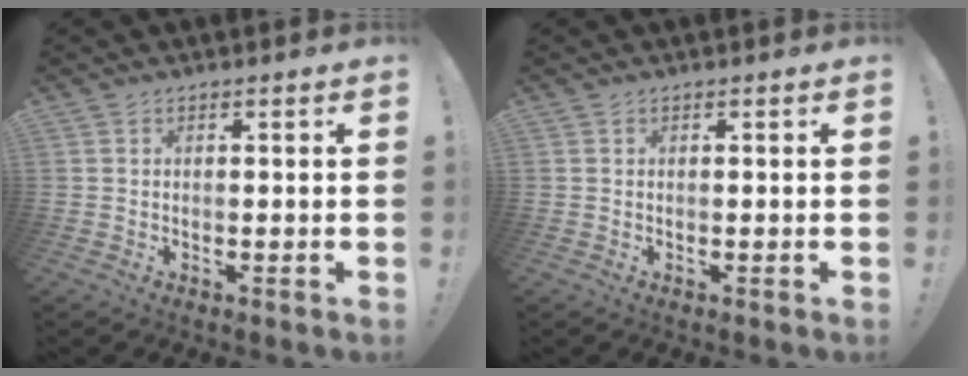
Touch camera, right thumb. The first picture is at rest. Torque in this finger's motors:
{"motor_torque": [0.02, 0.01, -0.06, 0.04, 0.00]}